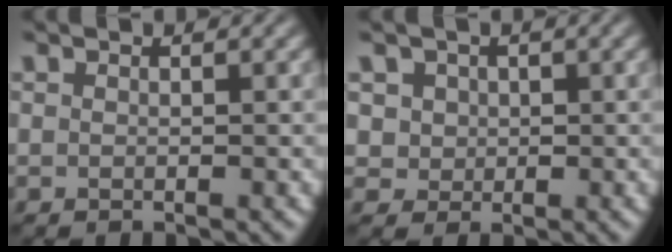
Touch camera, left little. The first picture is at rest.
{"total": 3.3, "force": [1.3, 2.8, 1.1], "torque": [-0.022, 0.006, 0.028]}